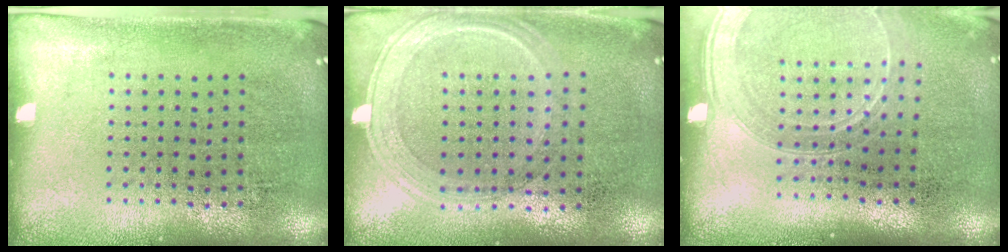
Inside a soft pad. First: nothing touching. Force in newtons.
{"total": 0.7, "press": 0.7, "slide": 0.2}
{"total": 1.7, "press": 1.6, "slide": 0.7}